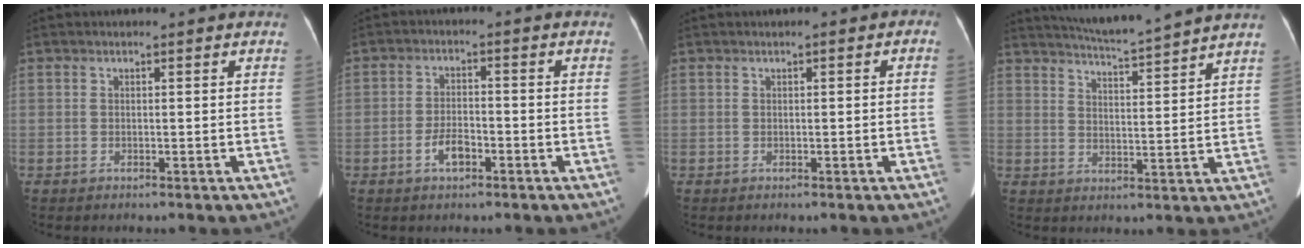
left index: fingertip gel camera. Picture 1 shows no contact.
{"total": 3.7, "force": [-2.0, 1.6, 2.7], "torque": [-0.054, 0.004, -0.037]}
{"total": 0.7, "force": [-0.1, 0.5, 0.5], "torque": [0.002, 0.007, -0.005]}
{"total": 11.1, "force": [10.3, -1.4, 3.9], "torque": [-0.073, 0.002, 0.149]}